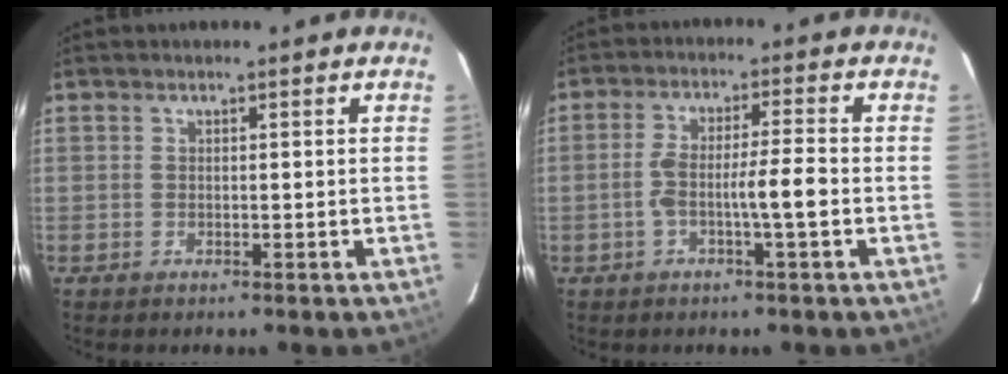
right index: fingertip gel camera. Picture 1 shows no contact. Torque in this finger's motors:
{"motor_torque": [0.80, -0.24, 0.54, 0.11]}